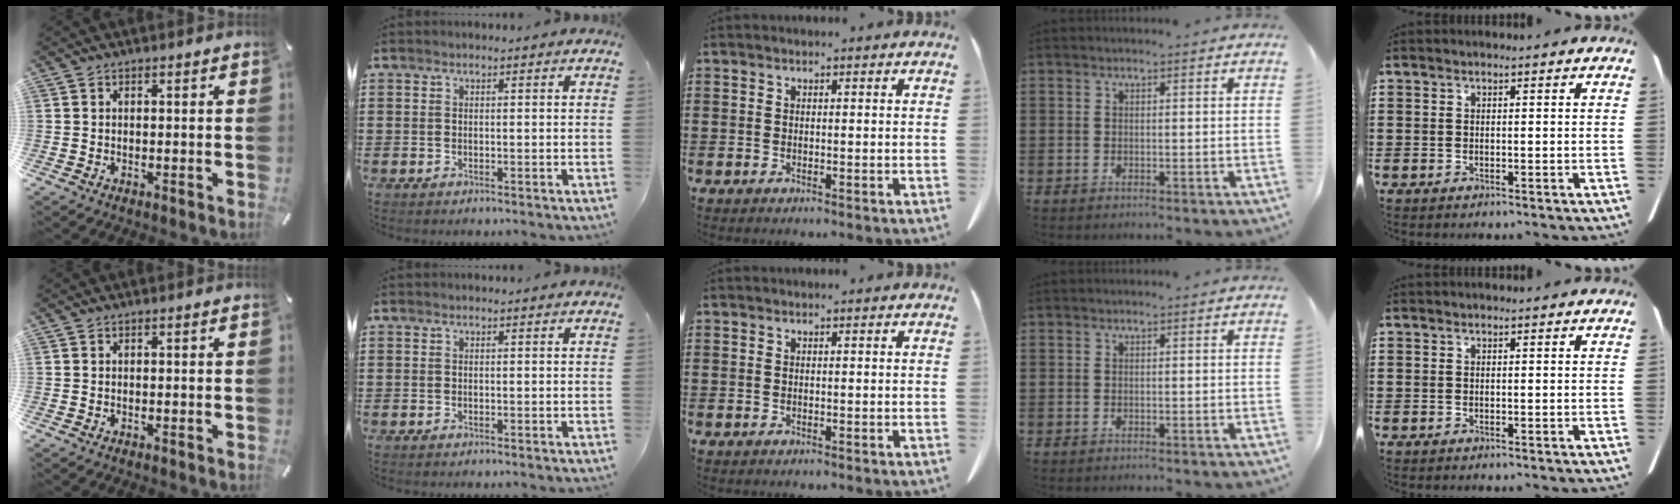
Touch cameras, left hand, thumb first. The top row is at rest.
{}